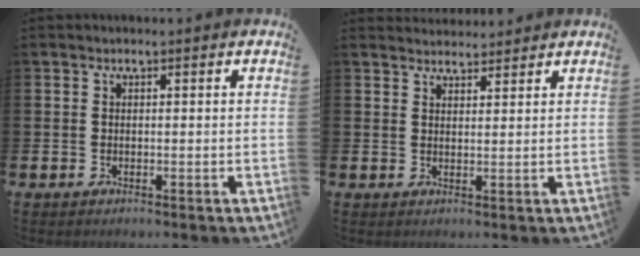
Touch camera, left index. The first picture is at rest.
{"total": 2.6, "force": [2.5, 0.6, -0.1], "torque": [-0.004, -0.011, 0.047]}